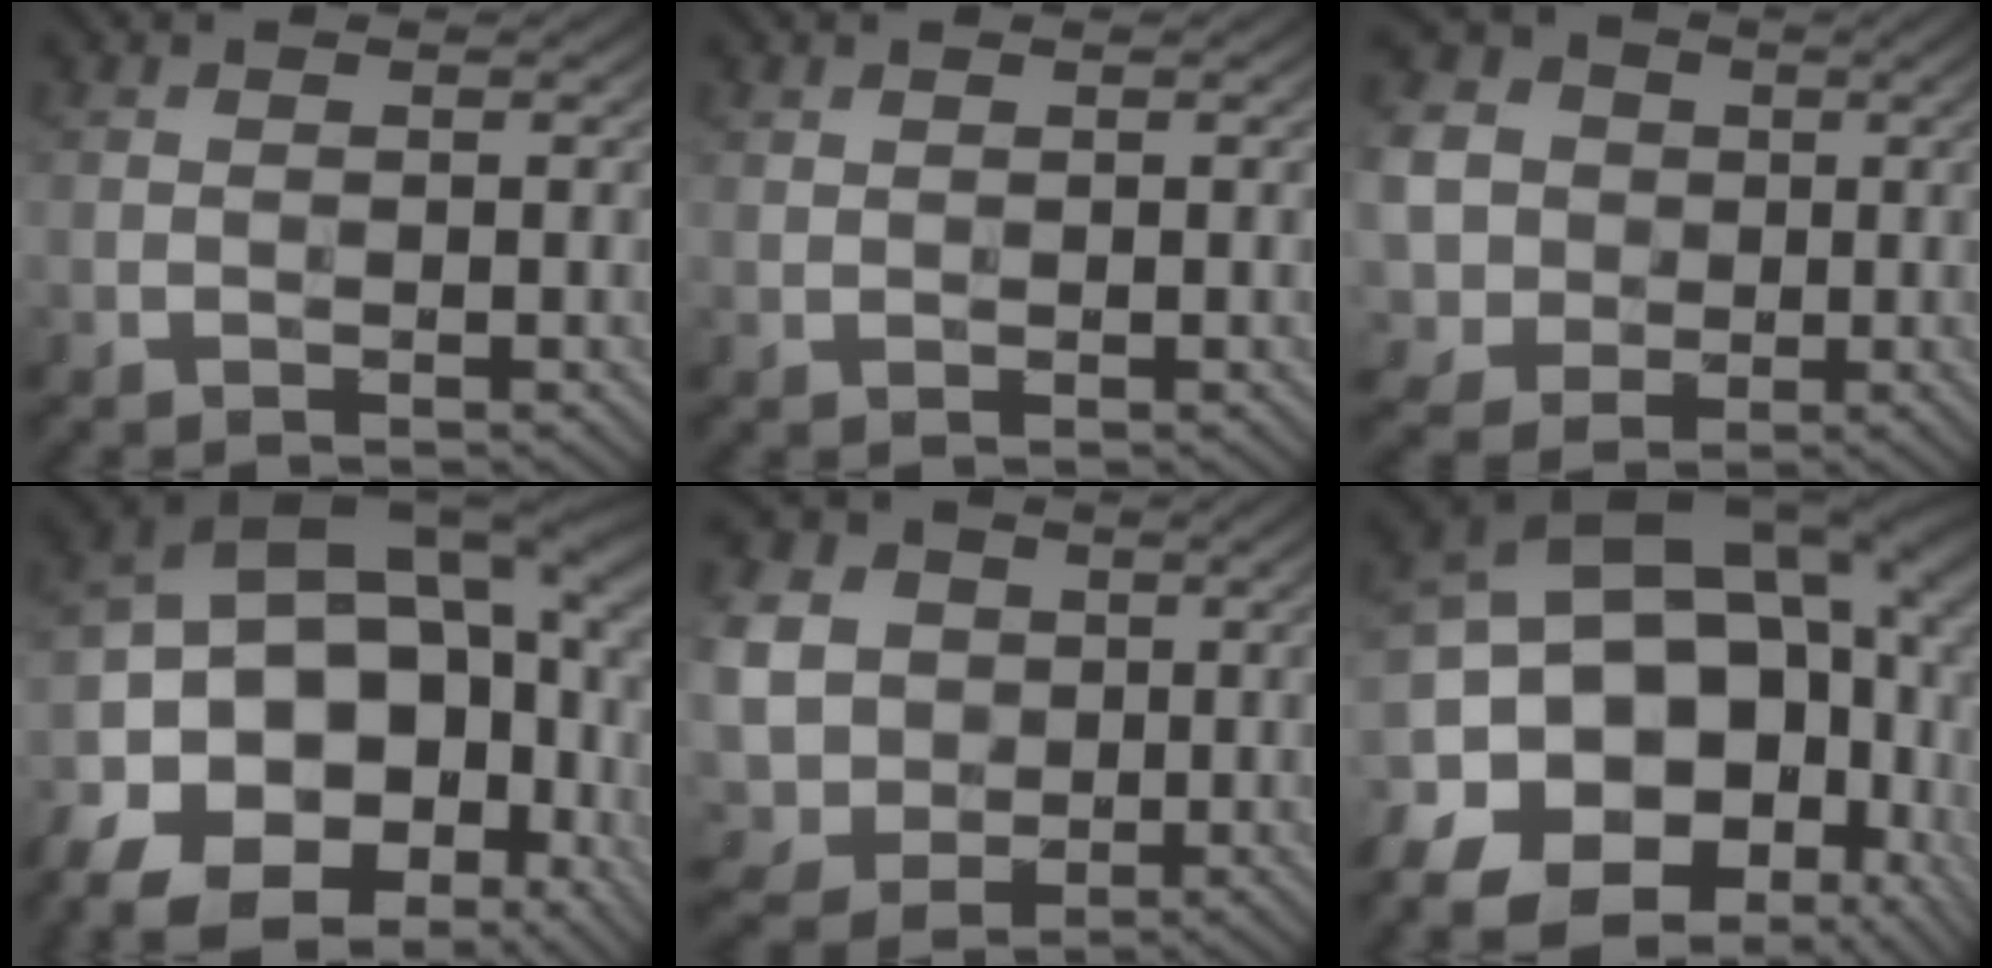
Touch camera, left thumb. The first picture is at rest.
{"total": 0.7, "force": [0.5, 0.4, 0.2], "torque": [-0.006, -0.002, 0.014]}
{"total": 13.3, "force": [1.3, 12.4, 4.8], "torque": [-0.207, -0.004, 0.006]}
{"total": 21.5, "force": [-7.2, 13.6, 15.1], "torque": [-0.294, -0.032, -0.091]}
{"total": 11.5, "force": [1.2, 10.3, 4.9], "torque": [-0.190, -0.009, 0.009]}
{"total": 21.5, "force": [-3.0, 15.6, 14.4], "torque": [-0.260, -0.002, -0.034]}